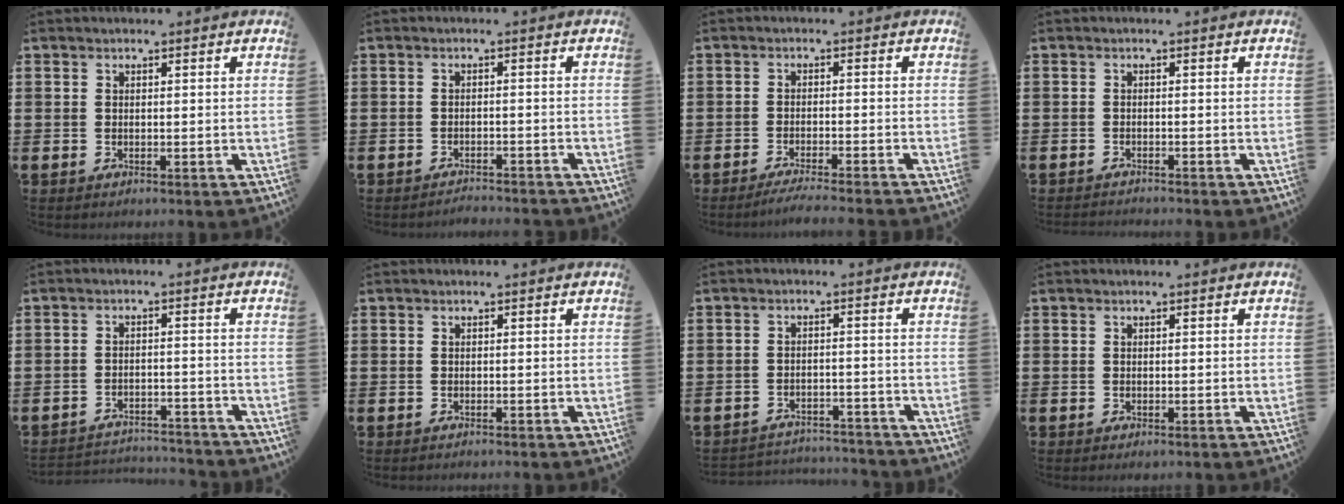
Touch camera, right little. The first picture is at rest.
{"total": 1.6, "force": [-1.5, -0.1, -0.2], "torque": [0.000, 0.005, -0.033]}
{"total": 2.2, "force": [-2.0, -0.3, 1.0], "torque": [-0.015, 0.001, -0.037]}
{"total": 0.8, "force": [-0.8, -0.1, 0.0], "torque": [-0.001, 0.000, -0.017]}
{"total": 2.9, "force": [-2.9, 0.2, -0.1], "torque": [-0.005, 0.001, -0.063]}
{"total": 0.0}
{"total": 2.7, "force": [-2.7, 0.2, -0.2], "torque": [-0.005, 0.002, -0.059]}
{"total": 0.0}